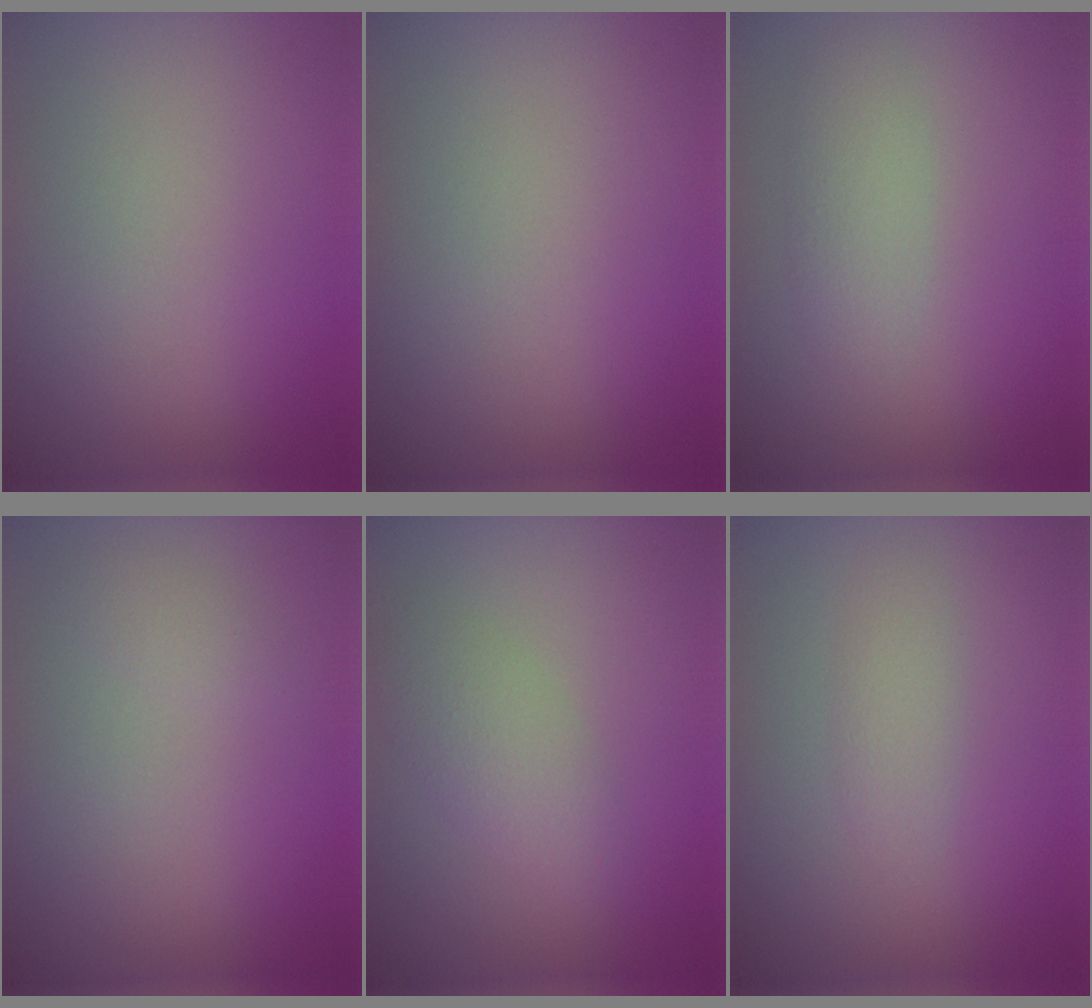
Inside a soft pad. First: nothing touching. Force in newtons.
{"total": 0.0}
{"total": 2.1, "press": 2.1, "slide": 0.1}
{"total": 1.1, "press": 1.1, "slide": 0.1}
{"total": 2.9, "press": 2.9, "slide": 0.1}
{"total": 1.6, "press": 1.6, "slide": 0.1}